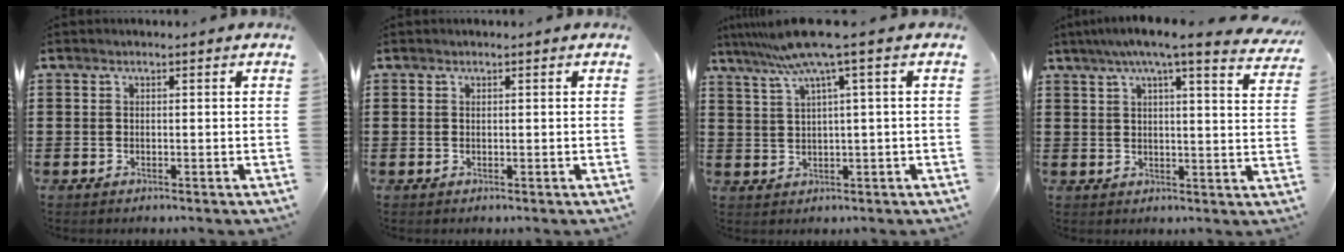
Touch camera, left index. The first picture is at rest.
{"total": 0.0}
{"total": 7.6, "force": [3.8, -0.9, 6.5], "torque": [-0.148, -0.023, 0.061]}
{"total": 6.3, "force": [4.9, 0.0, 3.9], "torque": [-0.091, -0.015, 0.084]}